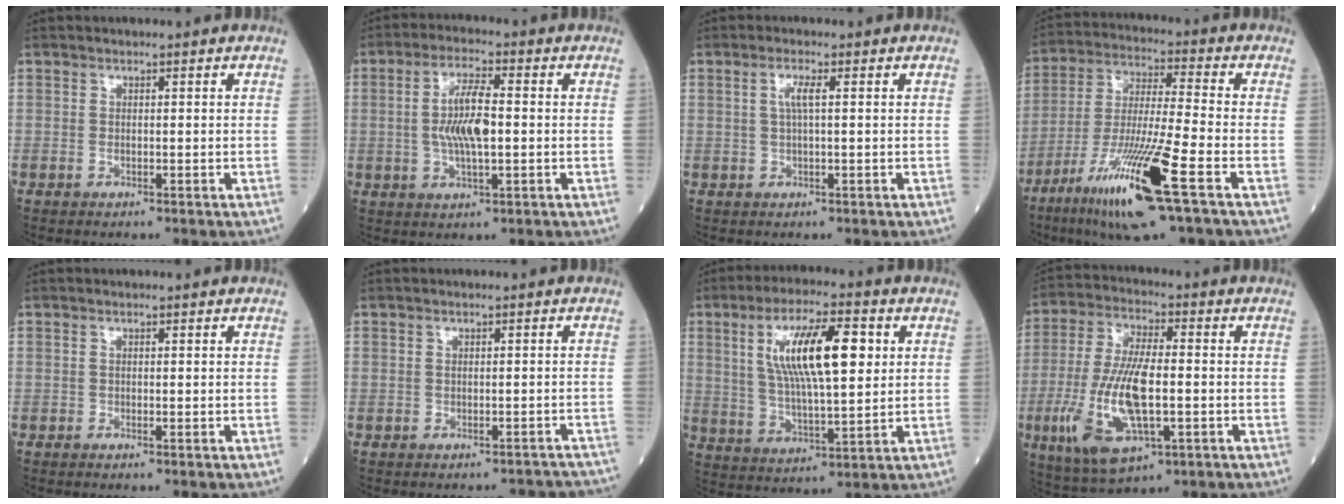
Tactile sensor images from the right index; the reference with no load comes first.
{"total": 8.0, "force": [0.1, 1.9, 7.8], "torque": [-0.157, 0.003, 0.003]}
{"total": 2.3, "force": [0.6, 0.1, 2.2], "torque": [-0.049, 0.004, 0.011]}
{"total": 16.4, "force": [-8.1, 0.2, 14.3], "torque": [-0.296, -0.038, -0.149]}
{"total": 0.0}
{"total": 4.7, "force": [-4.2, 1.7, 1.2], "torque": [-0.006, 0.016, -0.040]}
{"total": 13.9, "force": [3.8, 3.2, 13.0], "torque": [-0.243, 0.013, 0.068]}
{"total": 14.6, "force": [-3.4, 4.6, 13.5], "torque": [-0.285, -0.010, -0.054]}